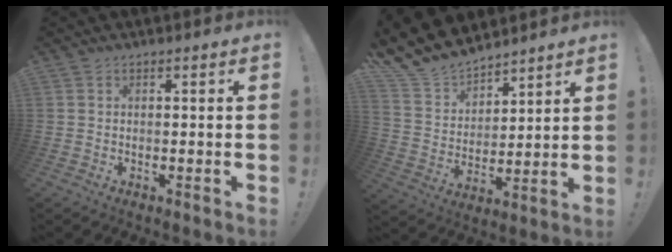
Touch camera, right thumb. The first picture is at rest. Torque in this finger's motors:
{"motor_torque": [-0.82, 0.87, 0.01, 0.18, 0.05]}